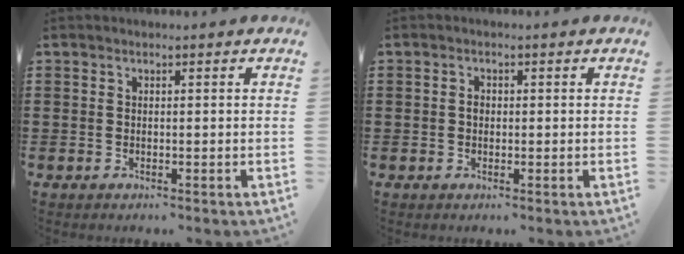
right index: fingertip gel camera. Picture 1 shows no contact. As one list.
[{"total": 1.3, "force": [0.0, 0.9, 0.9], "torque": [-0.020, 0.004, -0.001]}]